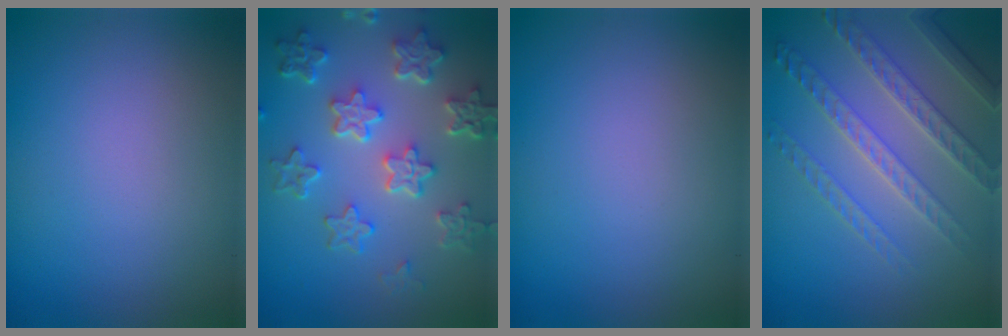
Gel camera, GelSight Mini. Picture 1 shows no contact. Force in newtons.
{"total": 6.2, "press": 4.6, "slide": 4.2}
{"total": 0.0}
{"total": 4.1, "press": 4.0, "slide": 0.9}